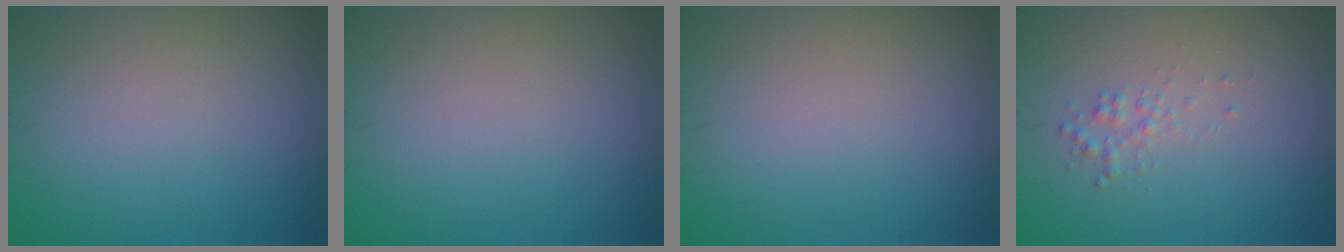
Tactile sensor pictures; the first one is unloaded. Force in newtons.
{"total": 0.0}
{"total": 0.0}
{"total": 1.2, "press": 1.2, "slide": 0.0}